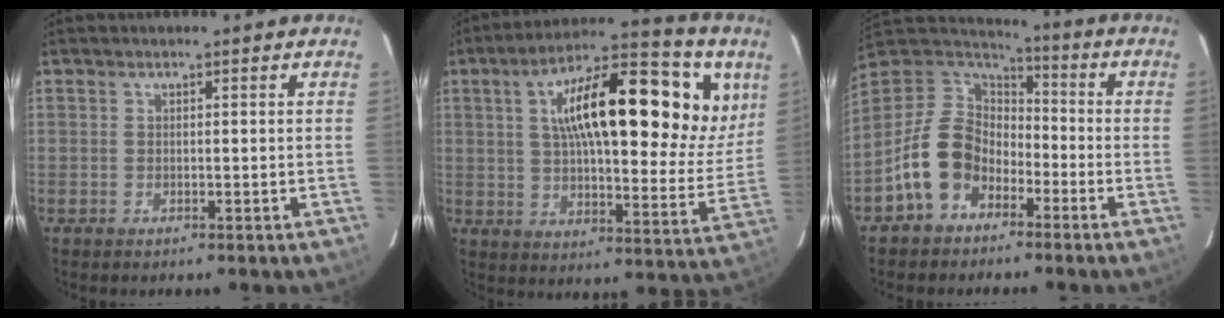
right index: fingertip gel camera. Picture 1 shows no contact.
{"total": 27.6, "force": [11.5, 10.3, 22.9], "torque": [-0.355, 0.041, 0.171]}
{"total": 13.2, "force": [-6.3, 9.7, 6.3], "torque": [-0.142, 0.022, -0.113]}